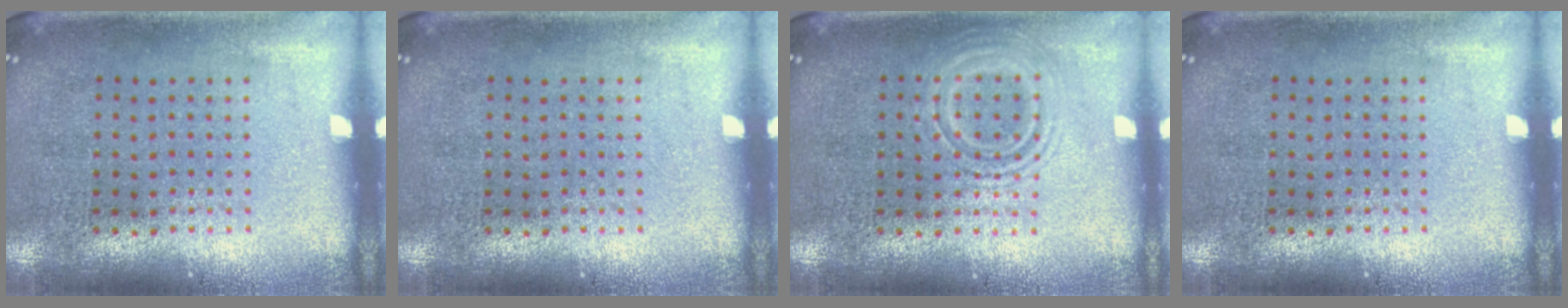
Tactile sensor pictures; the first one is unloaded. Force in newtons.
{"total": 0.0}
{"total": 2.4, "press": 2.4, "slide": 0.4}
{"total": 0.0}